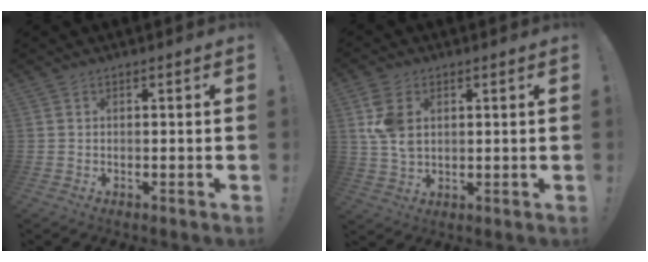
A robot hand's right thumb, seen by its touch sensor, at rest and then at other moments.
{"total": 8.4, "force": [2.9, 5.4, 5.8], "torque": [-0.116, -0.002, 0.057]}